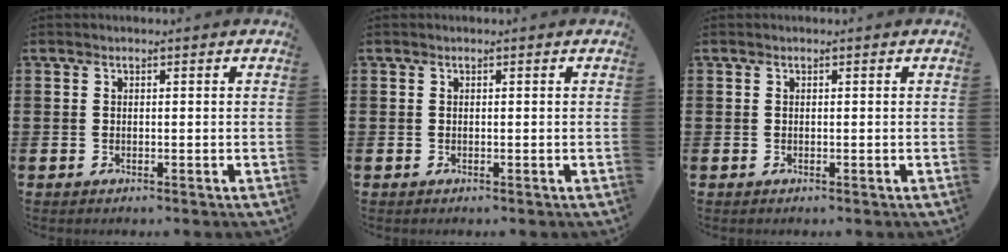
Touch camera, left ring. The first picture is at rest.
{"total": 0.0}
{"total": 0.0}